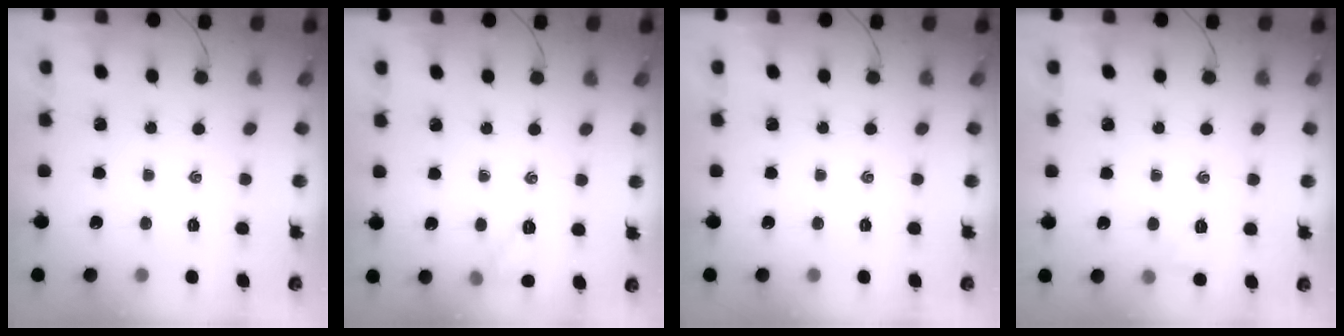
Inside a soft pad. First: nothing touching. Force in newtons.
{"total": 6.7, "press": 6.5, "slide": 1.6}
{"total": 0.0}
{"total": 3.3, "press": 3.2, "slide": 0.8}